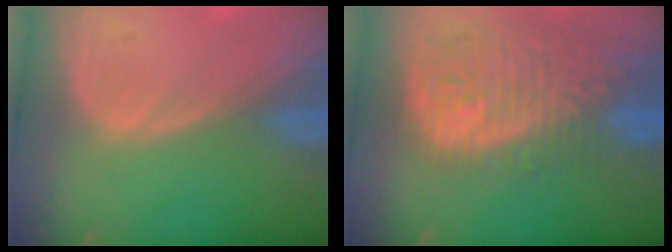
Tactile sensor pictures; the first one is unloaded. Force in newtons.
{"total": 12.2, "press": 10.9, "slide": 5.5}